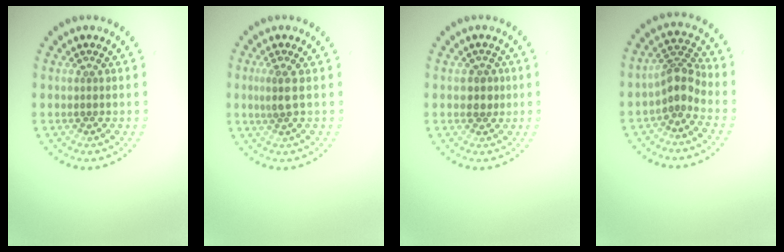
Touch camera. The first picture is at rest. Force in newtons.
{"total": 1.8, "press": 1.4, "slide": 1.2}
{"total": 1.5, "press": 1.4, "slide": 0.5}
{"total": 2.8, "press": 2.2, "slide": 1.8}